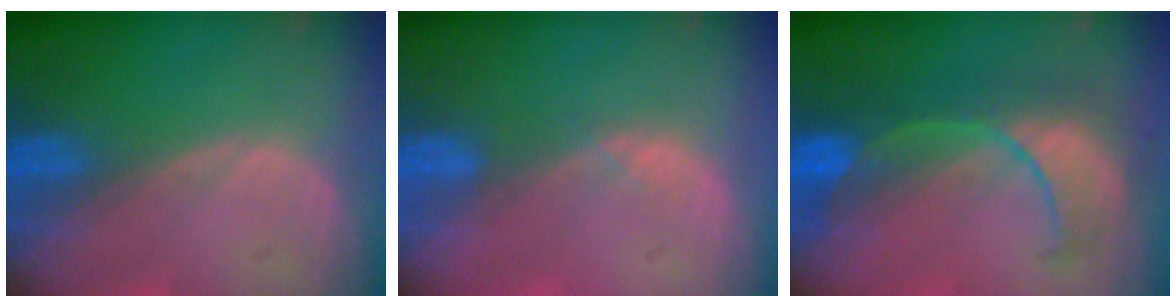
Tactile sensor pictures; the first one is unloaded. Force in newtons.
{"total": 1.3, "press": 1.1, "slide": 0.8}
{"total": 8.4, "press": 8.4, "slide": 0.2}